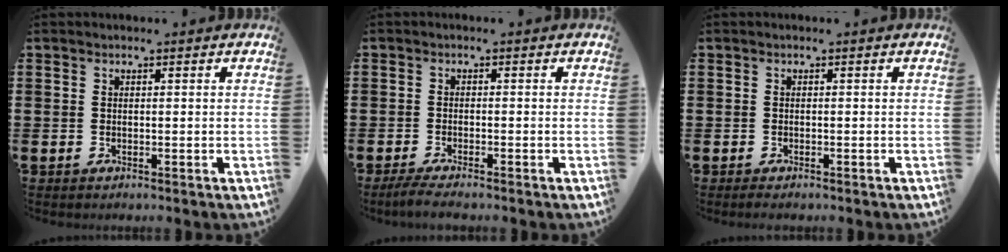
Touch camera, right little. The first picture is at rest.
{"total": 1.8, "force": [-1.3, 0.1, 1.2], "torque": [-0.020, 0.001, -0.025]}
{"total": 0.5, "force": [-0.4, 0.1, 0.3], "torque": [-0.008, -0.001, -0.007]}